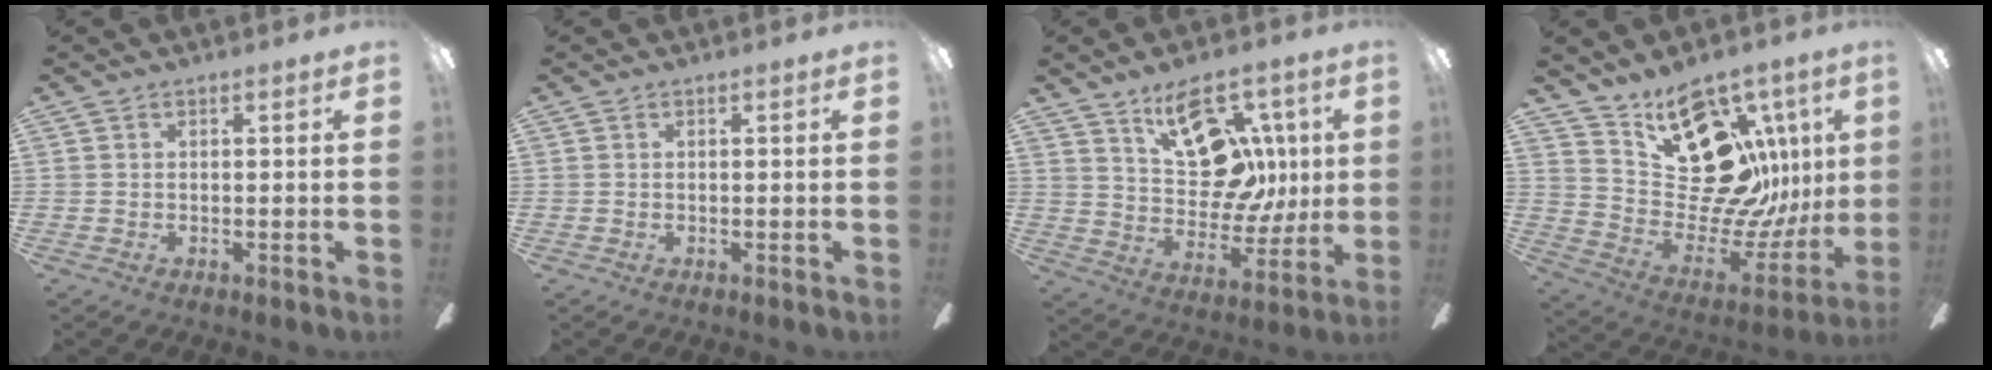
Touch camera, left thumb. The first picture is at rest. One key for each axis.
{"total": 0.0}
{"total": 19.2, "fx": 8.5, "fy": 12.6, "fz": 11.7, "tx": -0.156, "ty": -0.038, "tz": 0.160}
{"total": 22.3, "fx": 10.8, "fy": 13.9, "fz": 13.6, "tx": -0.197, "ty": -0.081, "tz": 0.219}